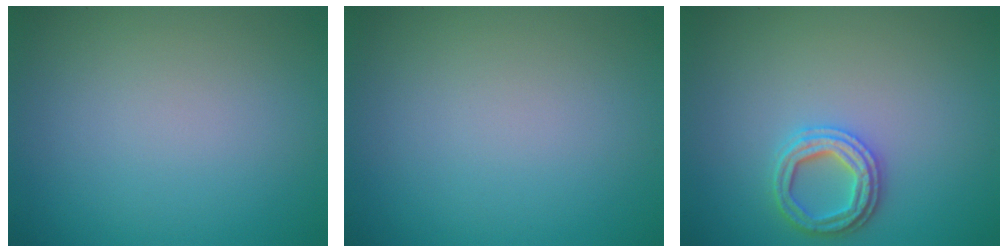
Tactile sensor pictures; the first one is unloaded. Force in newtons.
{"total": 0.0}
{"total": 2.8, "press": 2.7, "slide": 0.7}